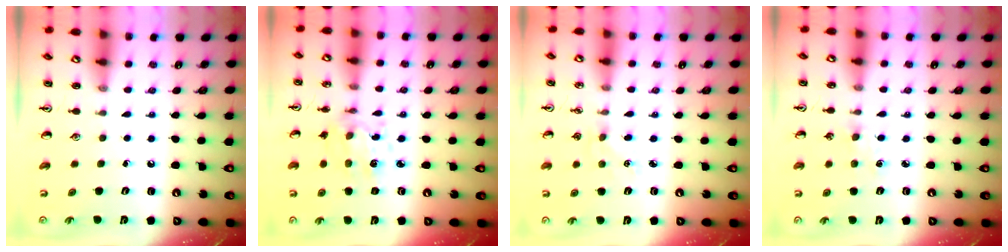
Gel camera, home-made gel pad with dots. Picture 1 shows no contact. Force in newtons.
{"total": 6.6, "press": 6.5, "slide": 1.5}
{"total": 4.5, "press": 4.4, "slide": 0.5}
{"total": 2.7, "press": 2.7, "slide": 0.4}